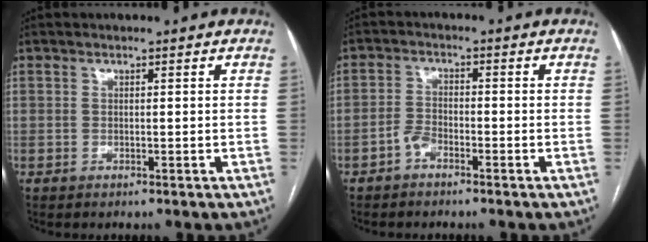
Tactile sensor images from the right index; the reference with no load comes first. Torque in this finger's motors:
{"motor_torque": [0.31, -0.21, 0.10, 0.03]}